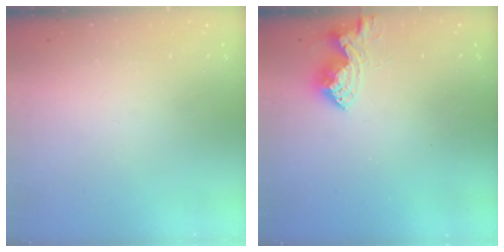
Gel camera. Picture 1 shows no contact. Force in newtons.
{"total": 13.7, "press": 13.6, "slide": 0.9}